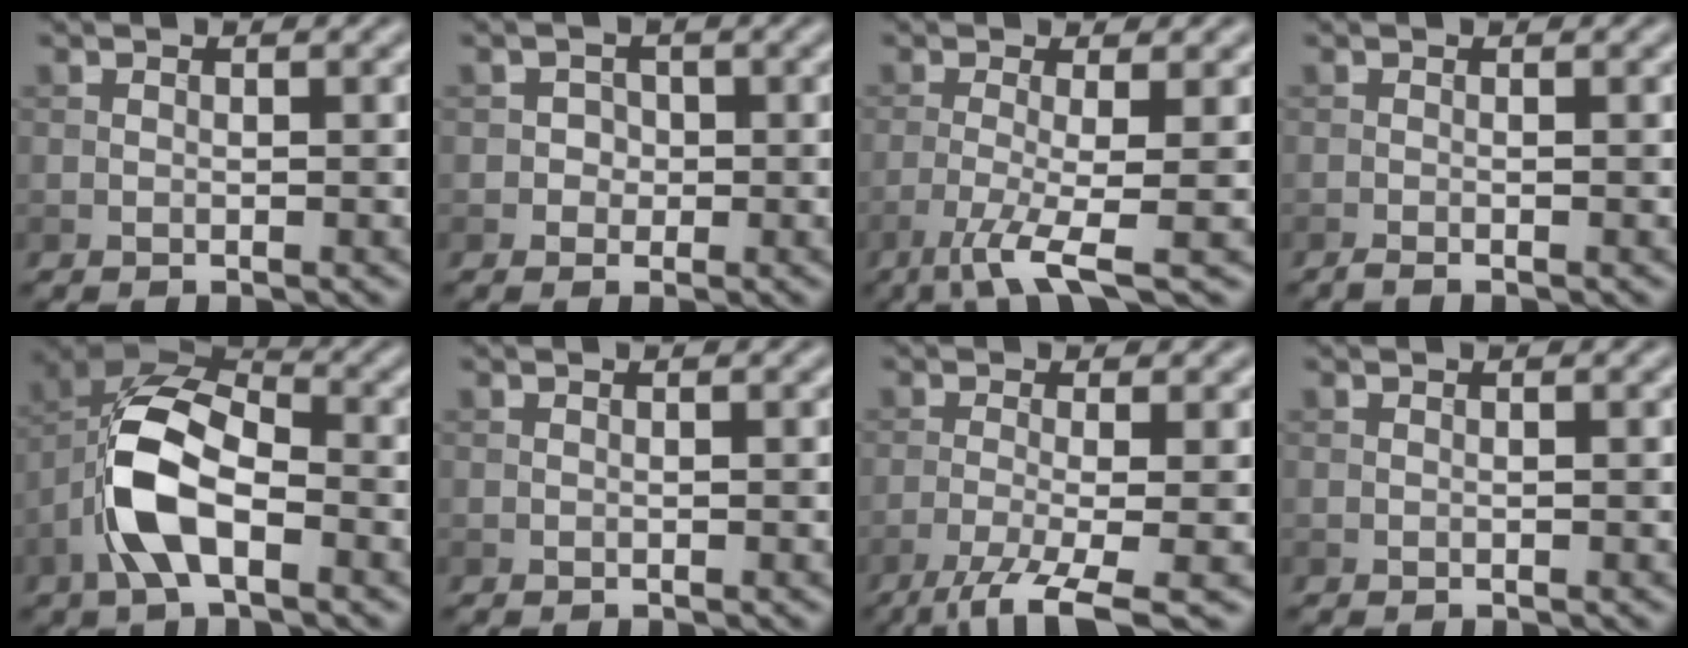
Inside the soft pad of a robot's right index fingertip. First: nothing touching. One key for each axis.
{"total": 1.5, "fx": -0.3, "fy": 1.4, "fz": 0.3, "tx": 0.016, "ty": 0.001, "tz": -0.010}
{"total": 4.9, "fx": -2.3, "fy": 0.7, "fz": 4.3, "tx": -0.078, "ty": -0.005, "tz": -0.053}
{"total": 0.9, "fx": -0.7, "fy": 0.2, "fz": 0.6, "tx": -0.009, "ty": -0.004, "tz": -0.016}
{"total": 8.5, "fx": -2.7, "fy": 4.1, "fz": 6.9, "tx": -0.140, "ty": 0.015, "tz": -0.057}
{"total": 0.0}
{"total": 6.3, "fx": -3.5, "fy": 1.4, "fz": 5.1, "tx": -0.082, "ty": -0.005, "tz": -0.074}
{"total": 0.0}